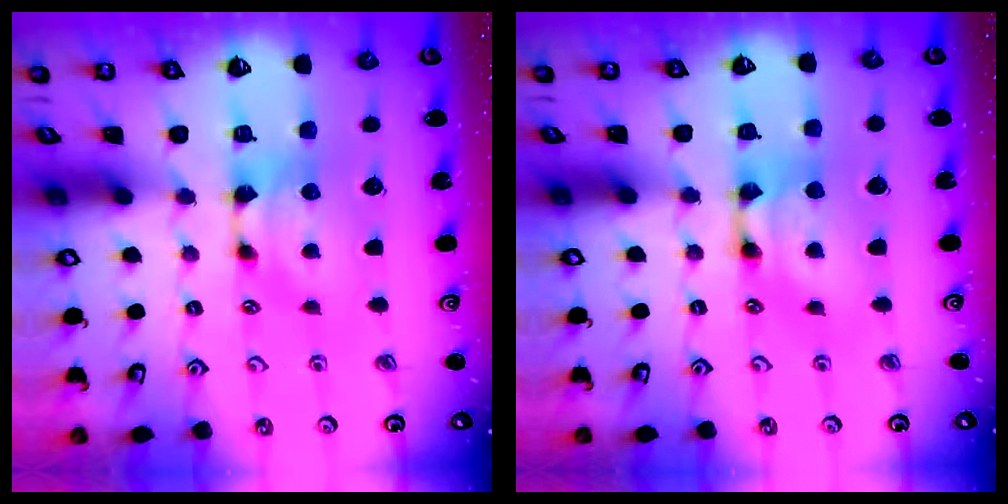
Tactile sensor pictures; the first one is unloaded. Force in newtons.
{"total": 2.5, "press": 2.5, "slide": 0.1}